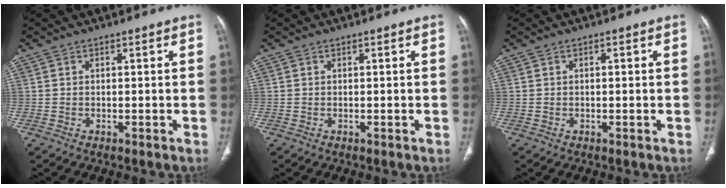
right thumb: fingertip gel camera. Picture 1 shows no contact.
{"total": 0.0}
{"total": 0.8, "force": [0.1, 0.3, 0.8], "torque": [-0.012, 0.005, 0.004]}